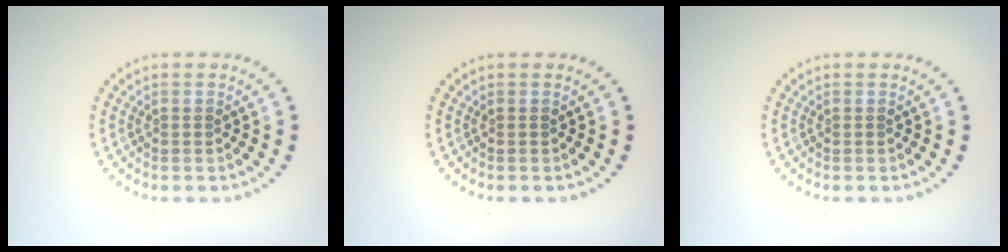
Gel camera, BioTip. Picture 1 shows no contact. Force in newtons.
{"total": 0.0}
{"total": 0.0}